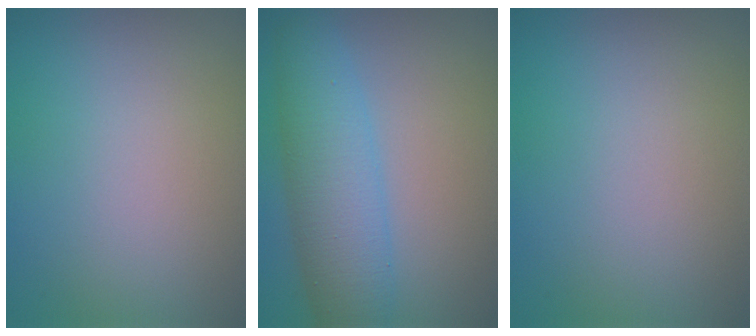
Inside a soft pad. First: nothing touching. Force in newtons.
{"total": 6.5, "press": 6.5, "slide": 0.1}
{"total": 0.0}